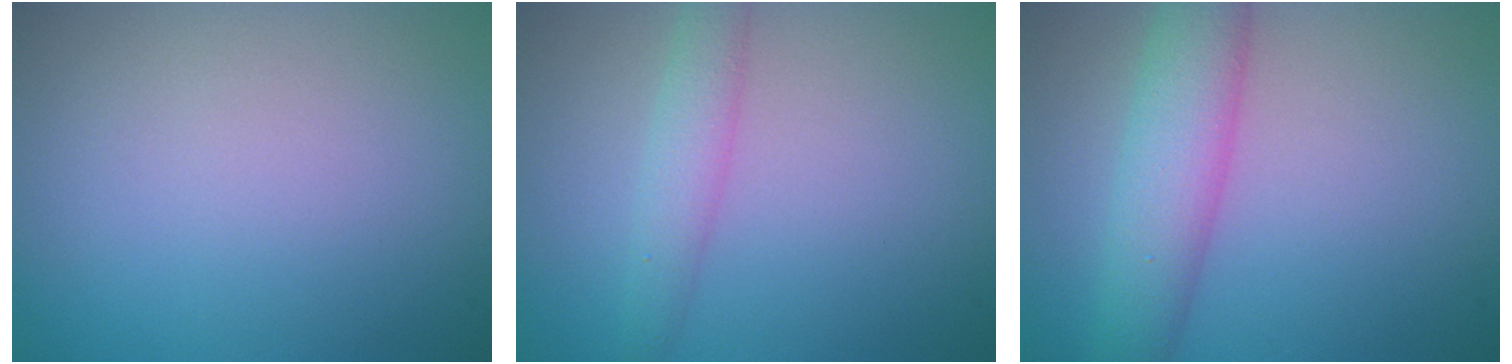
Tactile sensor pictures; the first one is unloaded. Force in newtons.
{"total": 2.6, "press": 2.6, "slide": 0.1}
{"total": 5.6, "press": 5.6, "slide": 0.2}